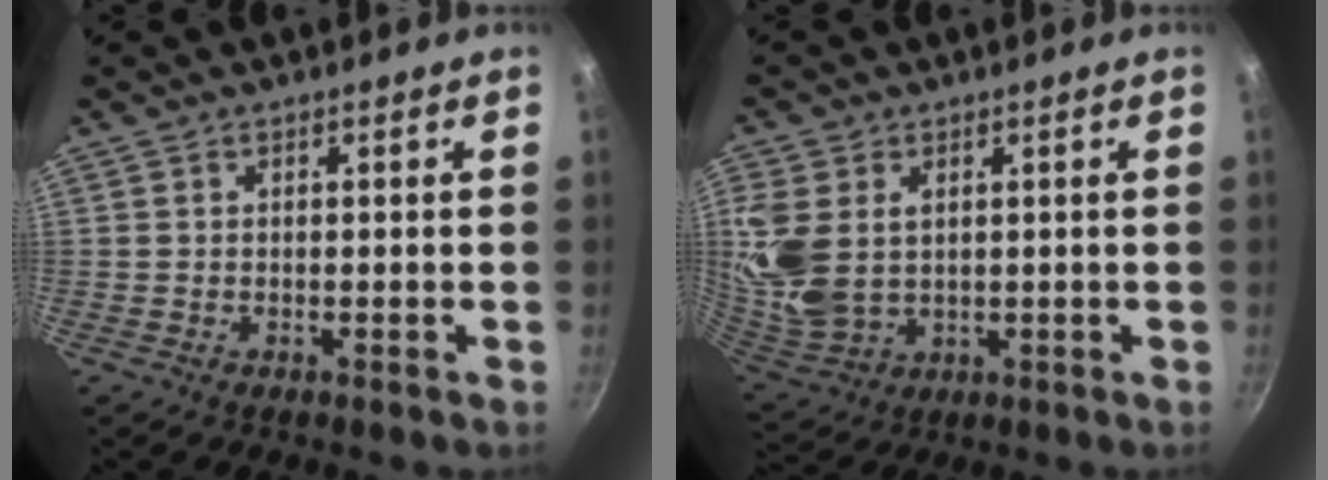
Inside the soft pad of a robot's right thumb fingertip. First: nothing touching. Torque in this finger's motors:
{"motor_torque": [0.63, 2.86, 1.34, 0.69, 0.17]}